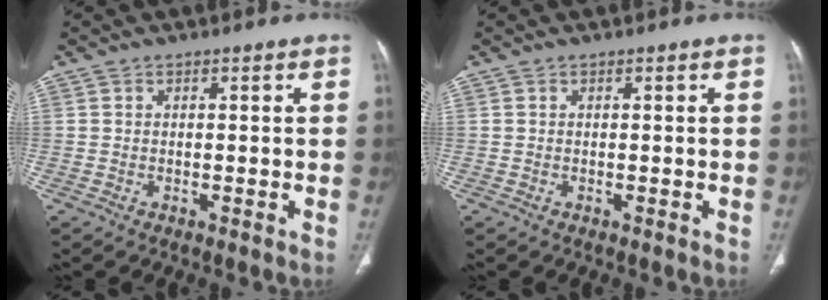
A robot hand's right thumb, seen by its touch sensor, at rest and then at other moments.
{"total": 0.0}